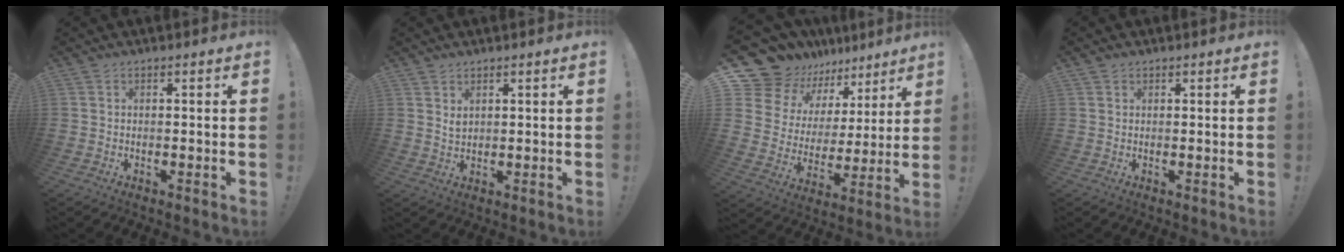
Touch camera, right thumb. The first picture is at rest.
{"total": 2.2, "force": [1.6, 1.1, 1.1], "torque": [-0.011, -0.011, 0.026]}
{"total": 13.3, "force": [10.8, 7.3, 2.5], "torque": [-0.065, -0.089, 0.210]}
{"total": 0.8, "force": [0.7, 0.5, 0.1], "torque": [-0.001, 0.000, 0.013]}